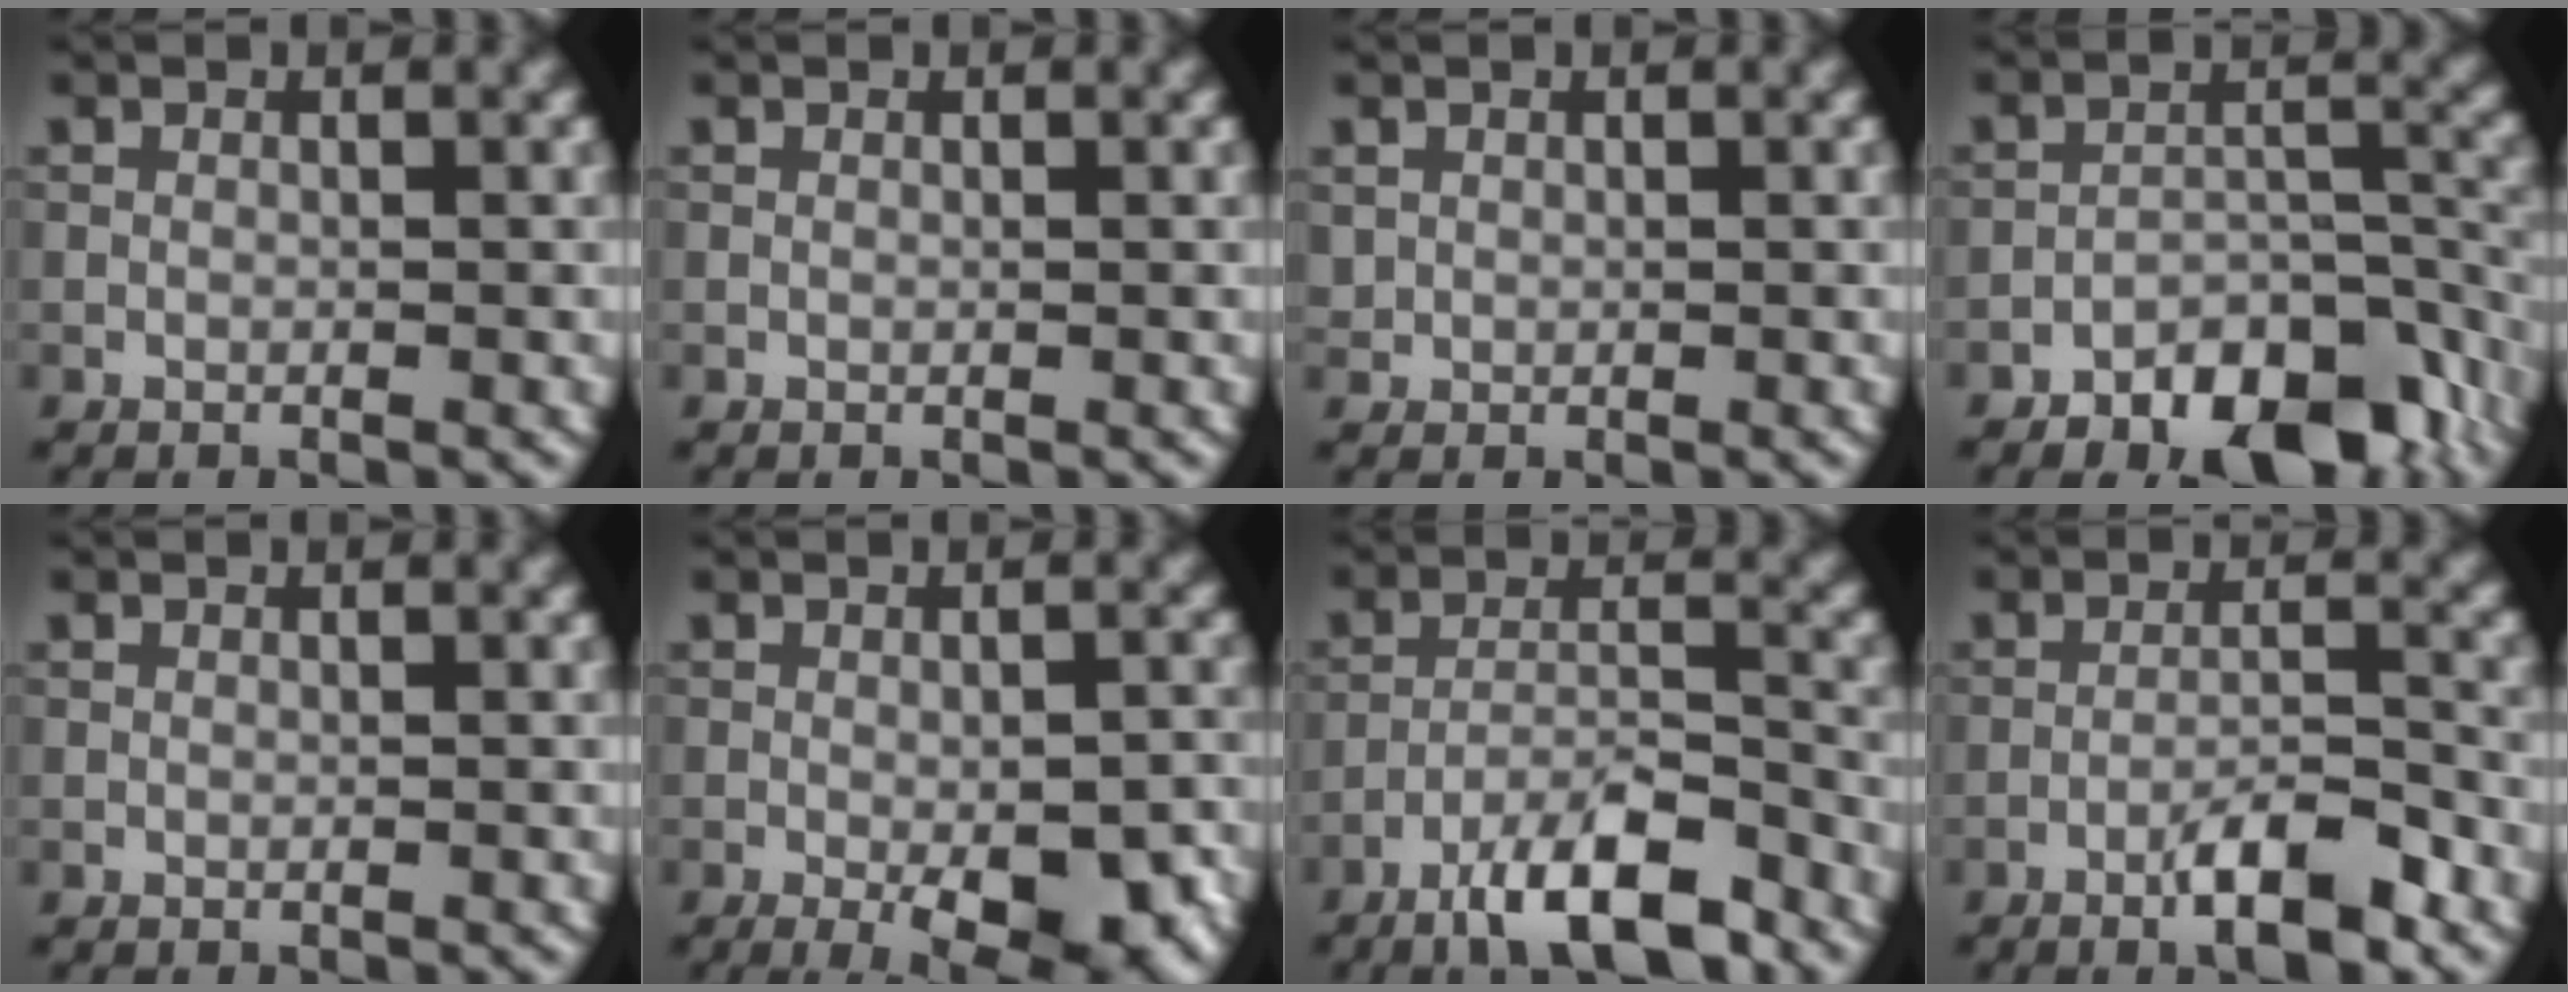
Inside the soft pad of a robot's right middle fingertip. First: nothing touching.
{"total": 0.0}
{"total": 0.6, "force": [0.2, 0.6, 0.0], "torque": [0.003, -0.001, 0.007]}
{"total": 9.1, "force": [-6.2, 4.2, 5.2], "torque": [-0.064, -0.005, -0.099]}
{"total": 0.0}
{"total": 7.8, "force": [-3.0, 2.9, 6.6], "torque": [-0.088, -0.014, -0.030]}
{"total": 7.5, "force": [-5.4, 1.8, 4.9], "torque": [-0.080, 0.005, -0.095]}
{"total": 4.9, "force": [-3.0, 0.9, 3.8], "torque": [-0.064, 0.009, -0.052]}